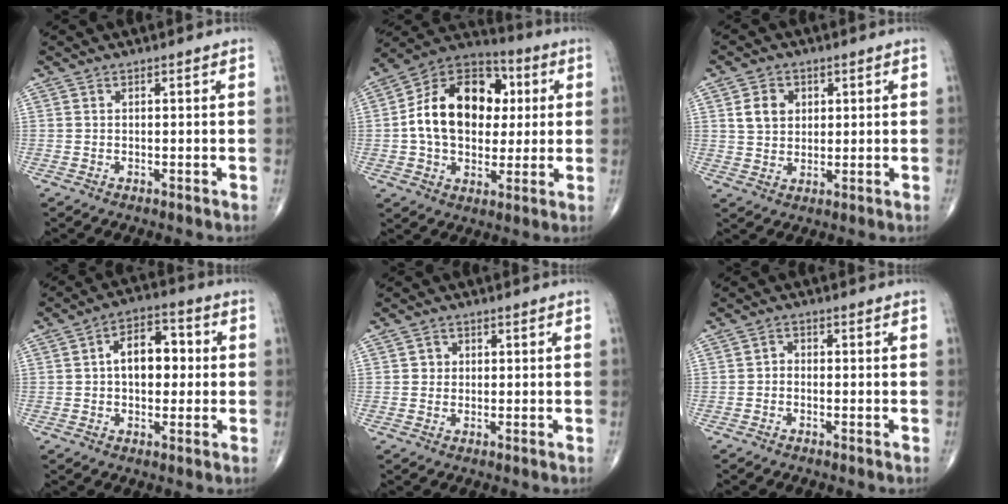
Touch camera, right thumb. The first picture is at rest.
{"total": 19.6, "force": [2.0, 13.9, 13.7], "torque": [-0.192, 0.021, 0.028]}
{"total": 5.9, "force": [1.8, 4.7, 3.1], "torque": [-0.032, -0.007, 0.032]}
{"total": 9.9, "force": [0.7, 6.2, 7.6], "torque": [-0.090, 0.023, 0.004]}
{"total": 2.2, "force": [0.4, 2.0, 0.6], "torque": [0.003, 0.002, 0.003]}
{"total": 1.4, "force": [-0.6, 1.1, 0.7], "torque": [0.001, 0.007, -0.018]}